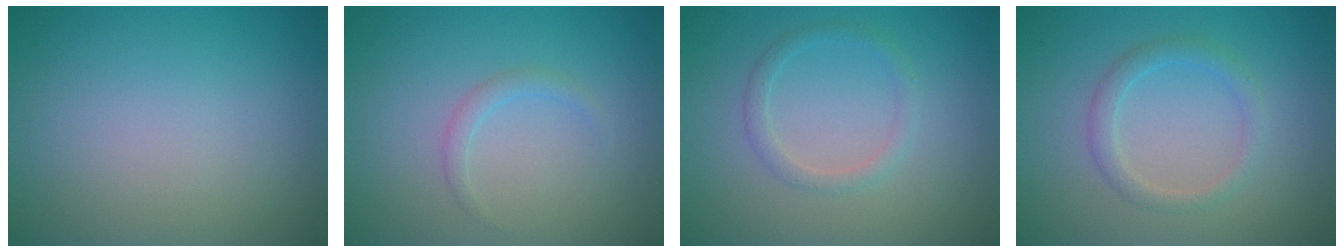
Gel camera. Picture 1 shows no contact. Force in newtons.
{"total": 1.1, "press": 1.1, "slide": 0.1}
{"total": 1.5, "press": 1.5, "slide": 0.1}
{"total": 2.0, "press": 2.0, "slide": 0.1}